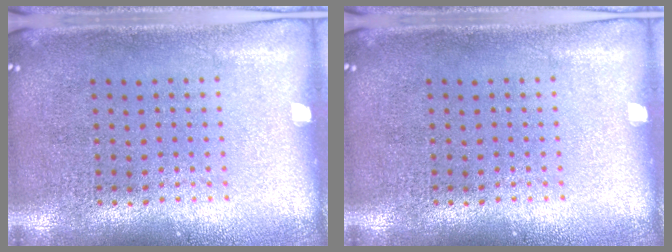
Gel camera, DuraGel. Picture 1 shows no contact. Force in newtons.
{"total": 0.0}